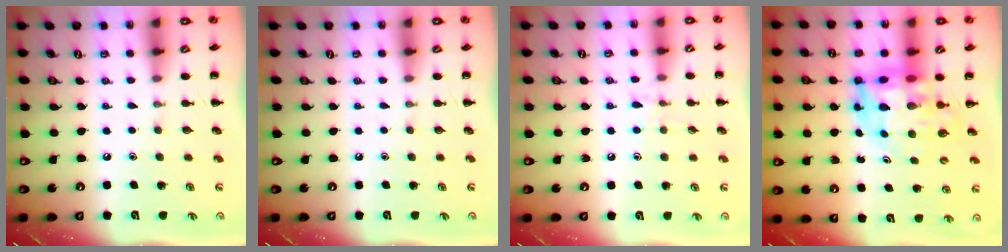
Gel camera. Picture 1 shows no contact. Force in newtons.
{"total": 0.0}
{"total": 6.2, "press": 6.0, "slide": 1.4}
{"total": 9.7, "press": 9.2, "slide": 3.0}